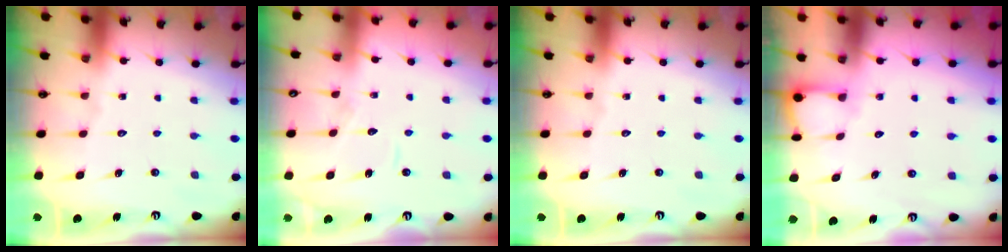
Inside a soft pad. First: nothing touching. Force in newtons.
{"total": 5.4, "press": 5.4, "slide": 0.4}
{"total": 0.0}
{"total": 2.8, "press": 2.8, "slide": 0.2}